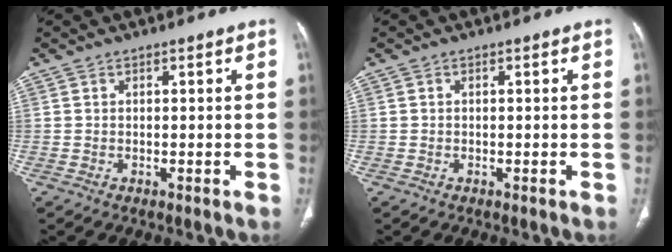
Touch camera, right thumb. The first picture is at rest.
{"total": 0.0}